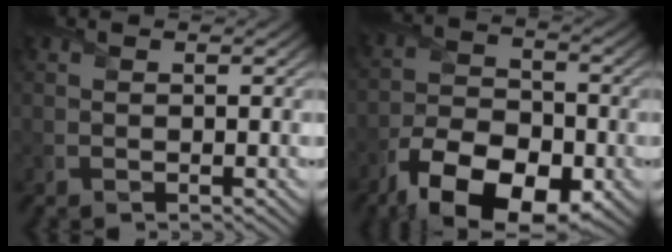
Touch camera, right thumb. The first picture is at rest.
{"total": 13.3, "force": [-7.8, 6.6, 8.6], "torque": [-0.175, -0.025, -0.140]}